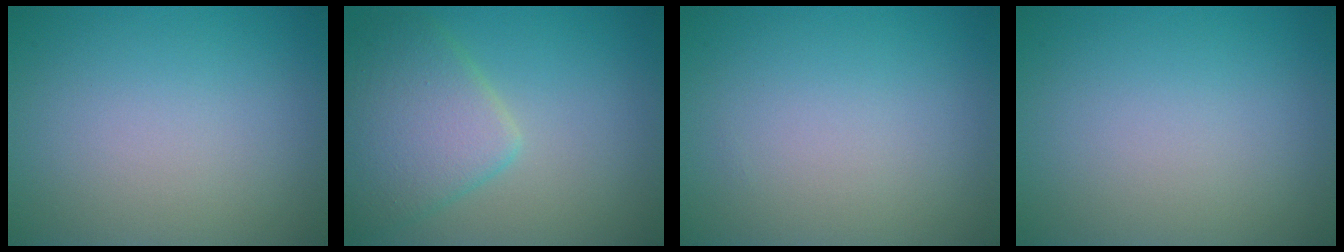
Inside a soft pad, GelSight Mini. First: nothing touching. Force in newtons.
{"total": 5.3, "press": 5.3, "slide": 0.3}
{"total": 0.0}
{"total": 0.0}